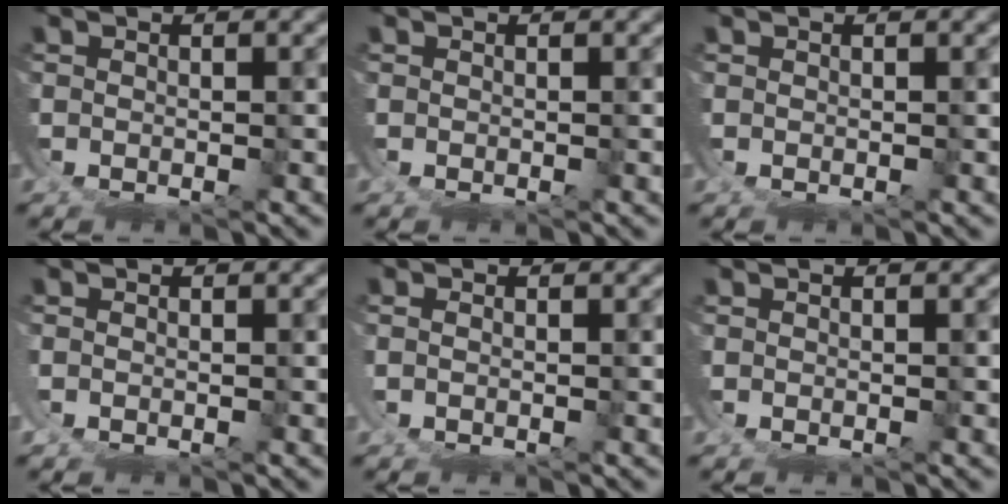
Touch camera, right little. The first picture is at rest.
{"total": 0.0}
{"total": 0.0}
{"total": 1.1, "force": [-0.2, 0.9, 0.5], "torque": [-0.017, 0.001, -0.006]}
{"total": 0.8, "force": [-0.2, 0.6, 0.5], "torque": [-0.014, -0.001, -0.006]}
{"total": 0.0}